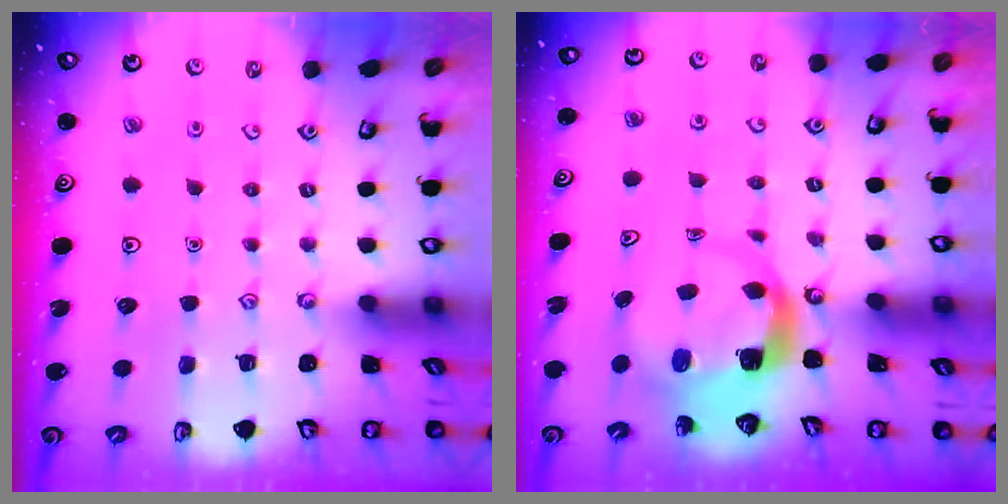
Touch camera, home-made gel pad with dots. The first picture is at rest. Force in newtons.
{"total": 5.1, "press": 5.1, "slide": 0.7}